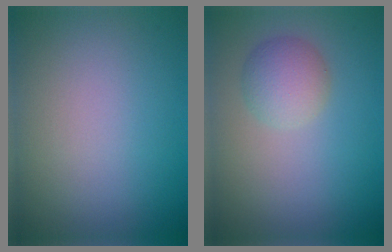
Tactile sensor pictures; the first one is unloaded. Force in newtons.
{"total": 2.7, "press": 2.7, "slide": 0.1}